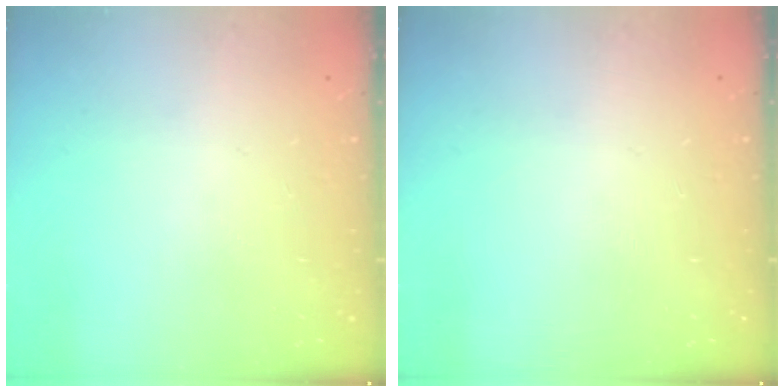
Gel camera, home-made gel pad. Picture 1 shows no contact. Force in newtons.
{"total": 0.0}